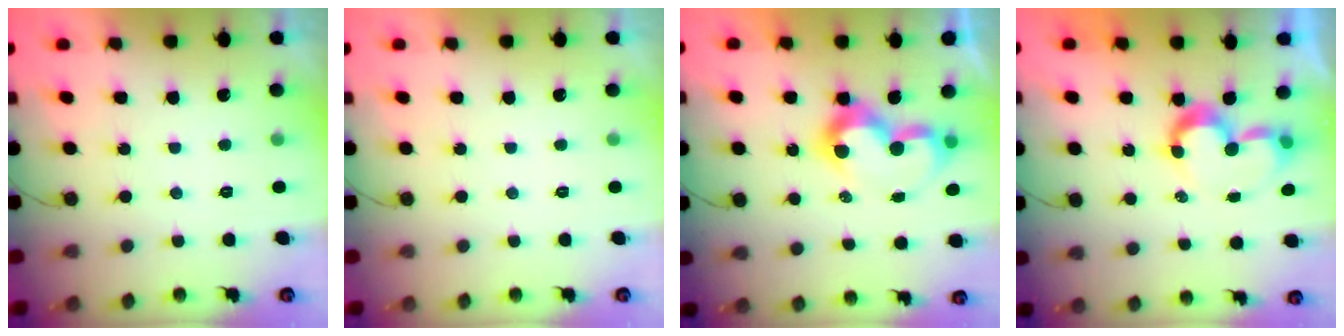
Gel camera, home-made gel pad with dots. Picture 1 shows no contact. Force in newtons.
{"total": 0.0}
{"total": 10.2, "press": 10.2, "slide": 1.0}
{"total": 8.7, "press": 8.7, "slide": 0.7}